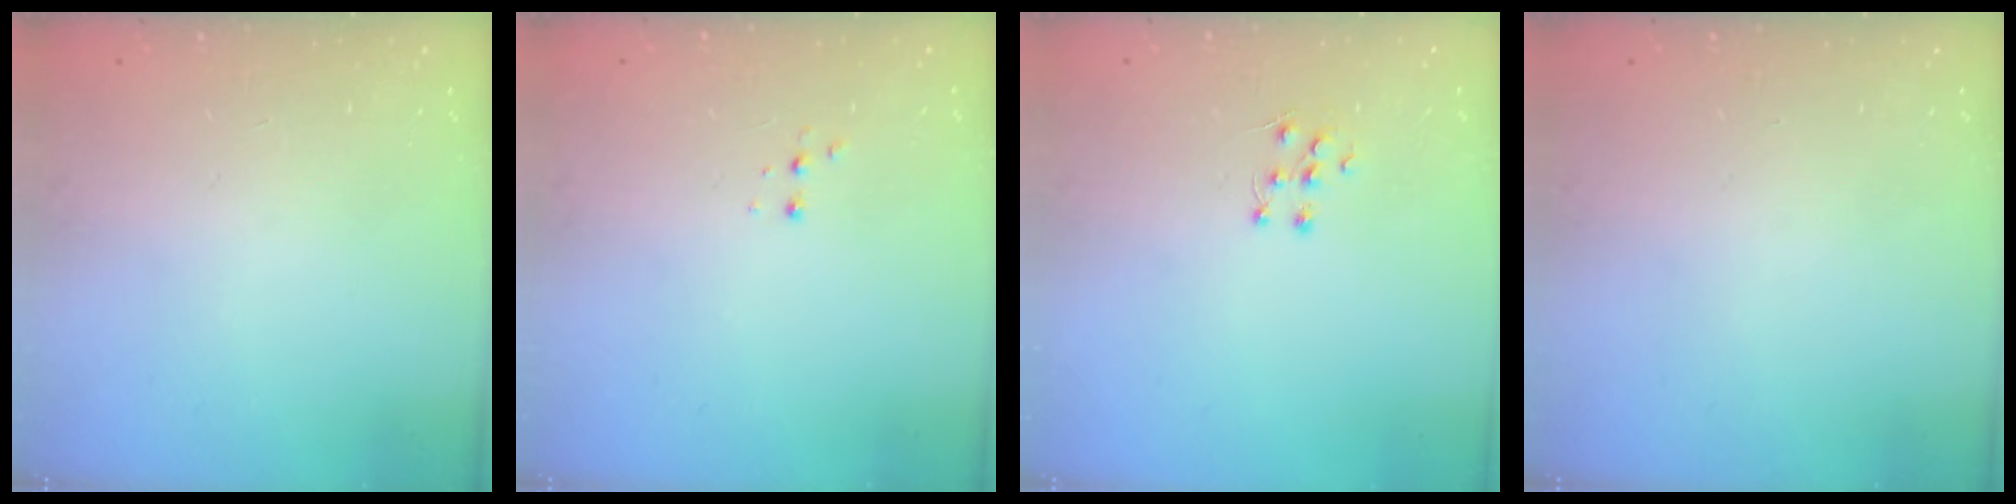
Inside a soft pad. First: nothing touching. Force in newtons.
{"total": 3.0, "press": 2.9, "slide": 0.7}
{"total": 4.9, "press": 4.9, "slide": 0.4}
{"total": 0.0}